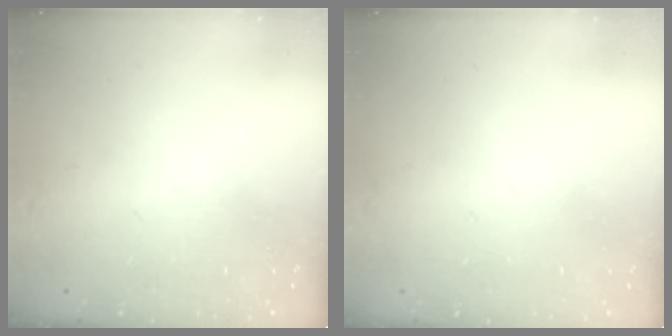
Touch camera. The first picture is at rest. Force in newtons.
{"total": 1.8, "press": 1.8, "slide": 0.1}